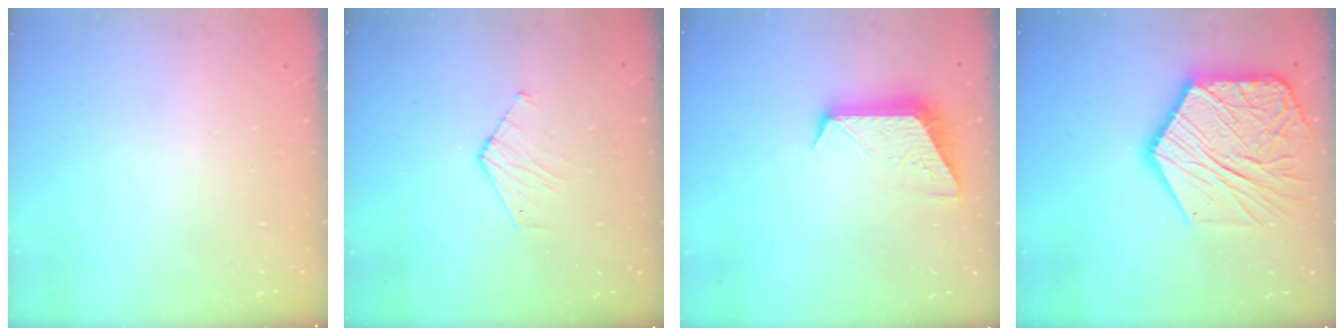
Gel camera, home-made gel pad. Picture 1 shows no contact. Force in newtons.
{"total": 3.5, "press": 3.5, "slide": 0.3}
{"total": 9.7, "press": 9.6, "slide": 0.6}
{"total": 22.5, "press": 22.3, "slide": 2.3}